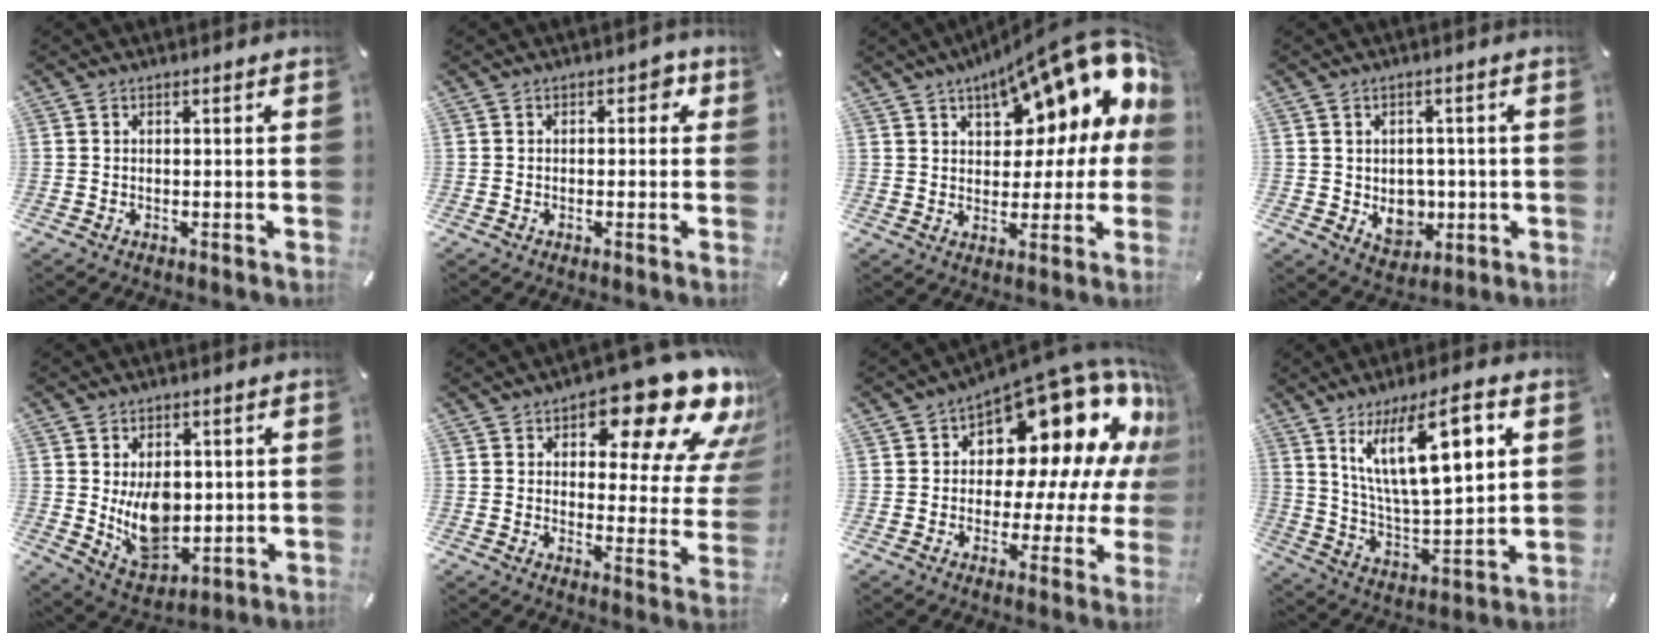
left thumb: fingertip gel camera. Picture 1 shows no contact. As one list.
[{"total": 2.4, "force": [0.0, 1.8, 1.7], "torque": [-0.019, 0.005, -0.007]}, {"total": 17.5, "force": [10.8, 7.9, 11.3], "torque": [-0.164, -0.077, 0.182]}, {"total": 7.4, "force": [-0.5, 6.5, 3.4], "torque": [-0.027, 0.002, -0.003]}, {"total": 11.9, "force": [0.5, 8.8, 7.9], "torque": [-0.122, -0.012, 0.010]}, {"total": 19.8, "force": [13.1, 8.2, 12.4], "torque": [-0.161, -0.095, 0.214]}, {"total": 20.6, "force": [10.3, 11.1, 14.0], "torque": [-0.177, -0.090, 0.172]}, {"total": 18.4, "force": [9.5, 6.6, 14.3], "torque": [-0.267, -0.024, 0.154]}]